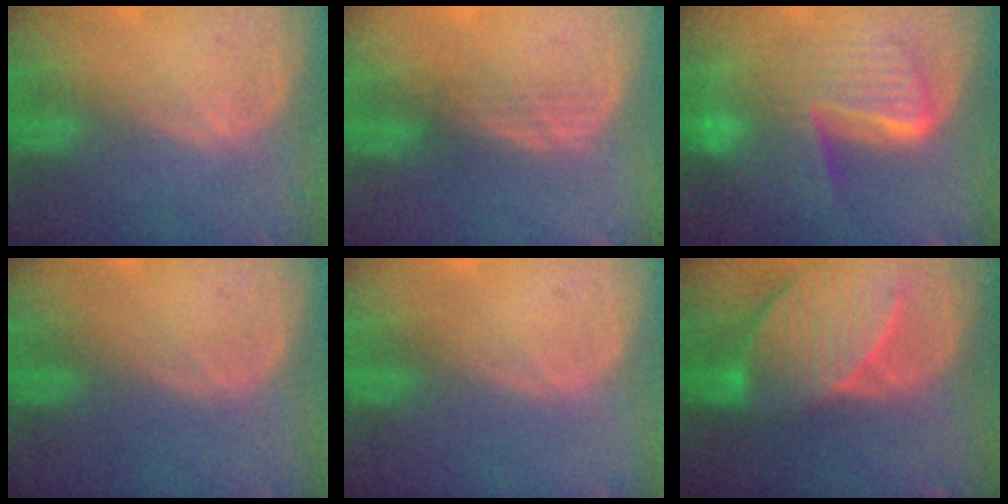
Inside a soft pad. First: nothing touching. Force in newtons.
{"total": 2.1, "press": 2.1, "slide": 0.2}
{"total": 10.4, "press": 10.4, "slide": 0.9}
{"total": 0.0}
{"total": 0.0}
{"total": 9.9, "press": 8.9, "slide": 4.5}